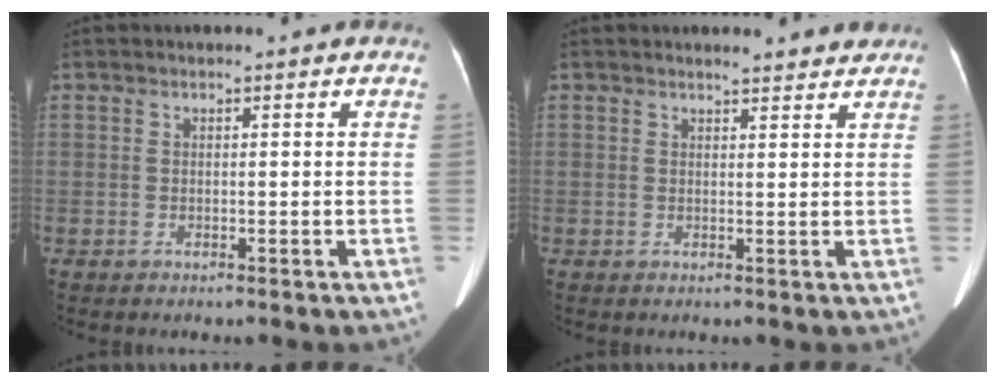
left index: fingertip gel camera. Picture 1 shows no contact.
{"total": 3.2, "force": [3.0, 0.6, 0.8], "torque": [-0.015, 0.003, 0.034]}